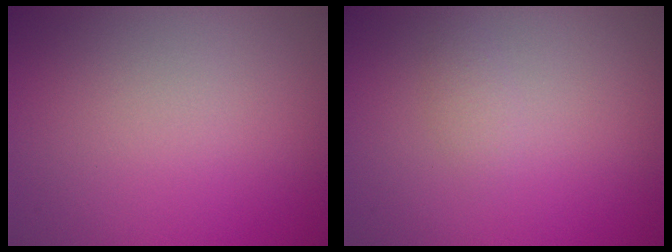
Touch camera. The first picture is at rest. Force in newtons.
{"total": 0.9, "press": 0.9, "slide": 0.0}